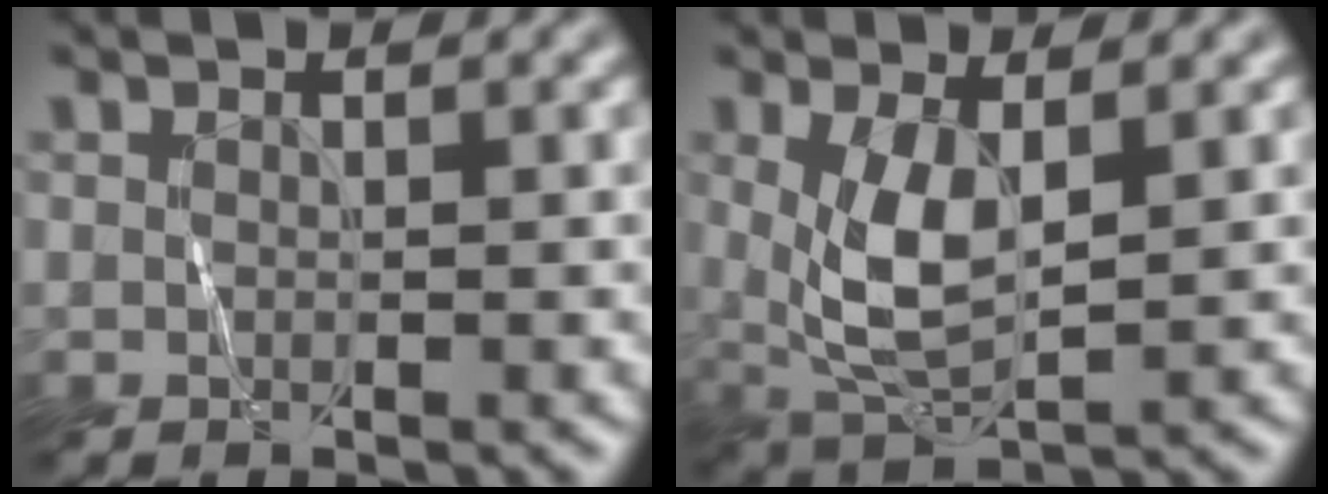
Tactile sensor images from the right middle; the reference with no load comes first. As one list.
[{"total": 4.7, "force": [0.8, 2.0, 4.2], "torque": [-0.100, -0.007, 0.022]}]